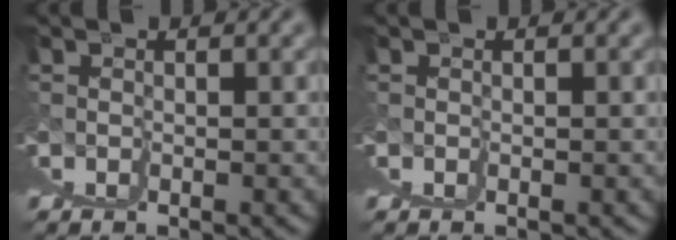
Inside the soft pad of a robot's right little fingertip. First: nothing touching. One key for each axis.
{"total": 0.0}